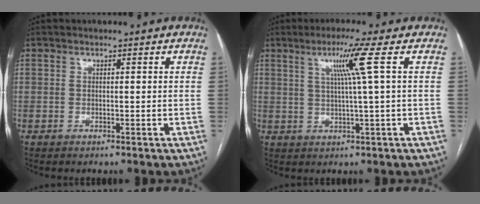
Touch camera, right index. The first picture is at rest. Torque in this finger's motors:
{"motor_torque": [0.71, 0.35, 0.14, 0.09]}